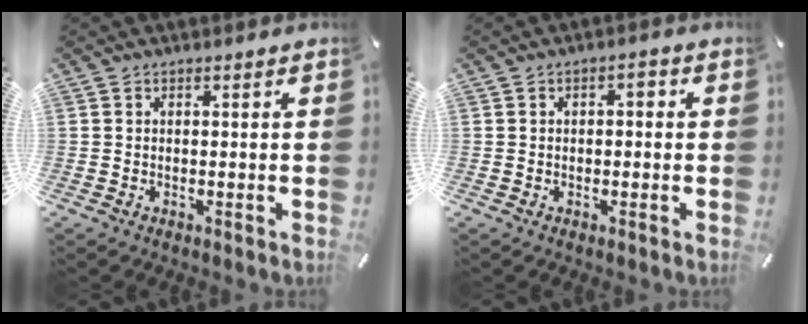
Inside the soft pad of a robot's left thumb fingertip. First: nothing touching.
{"total": 2.0, "force": [-0.2, 1.2, 1.6], "torque": [-0.023, 0.005, -0.009]}